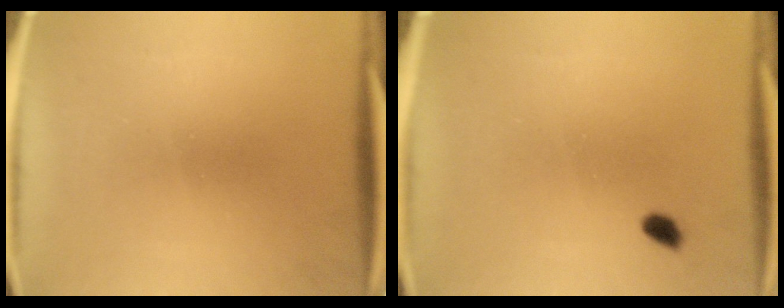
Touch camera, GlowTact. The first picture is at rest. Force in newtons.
{"total": 1.5}